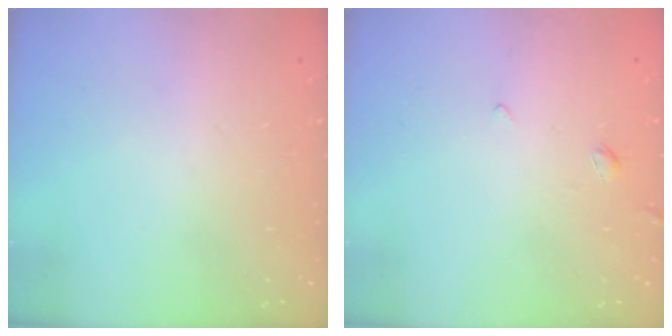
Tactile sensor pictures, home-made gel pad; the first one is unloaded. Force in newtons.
{"total": 0.8, "press": 0.7, "slide": 0.4}